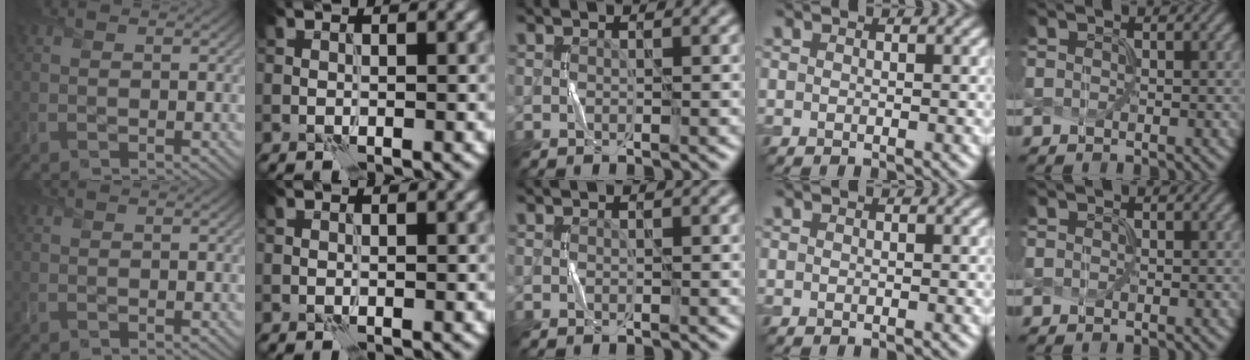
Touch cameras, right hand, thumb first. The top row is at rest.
{"little": {"total": 0.5, "force": [0.0, -0.2, -0.5], "torque": [0.006, 0.000, 0.005]}}